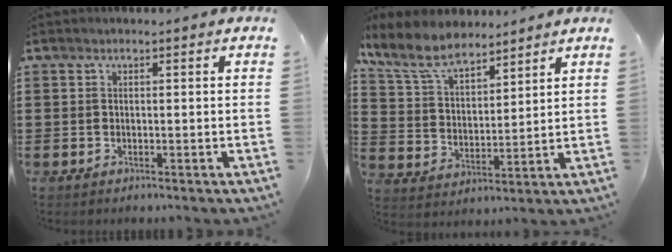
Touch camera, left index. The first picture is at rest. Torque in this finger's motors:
{"motor_torque": [-0.10, 0.06, -0.41, -0.21]}